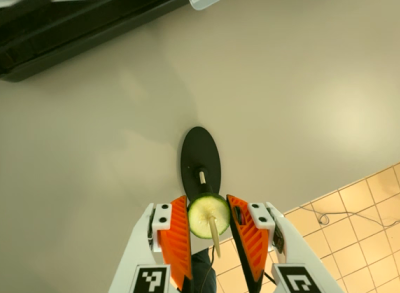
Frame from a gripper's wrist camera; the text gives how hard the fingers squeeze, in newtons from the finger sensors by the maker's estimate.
{"total": 8.4, "left": 8.1, "right": 8.7}